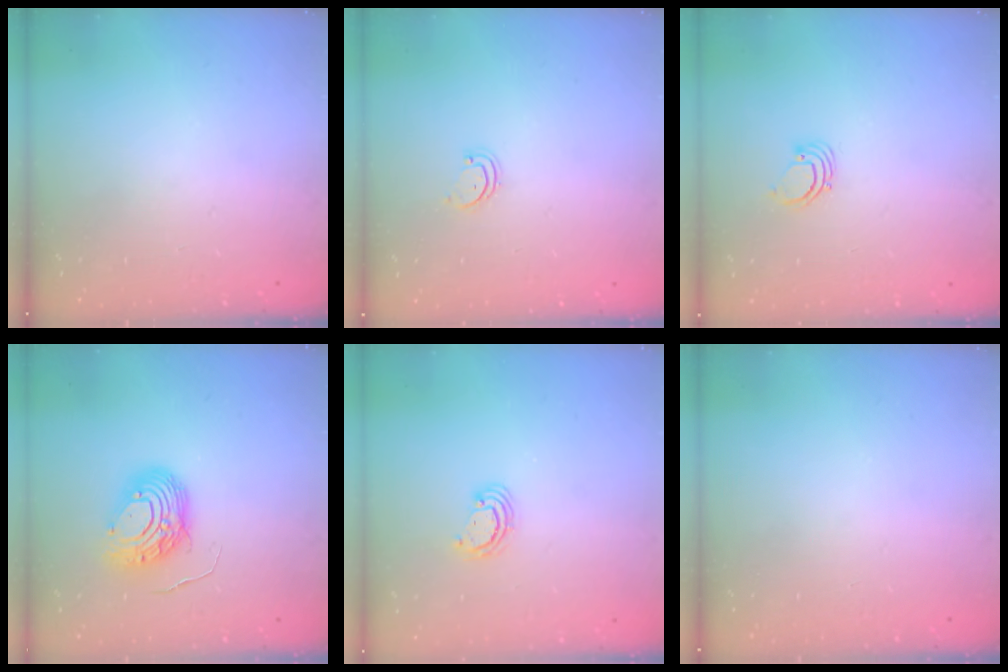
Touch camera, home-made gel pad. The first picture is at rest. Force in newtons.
{"total": 1.9, "press": 1.9, "slide": 0.2}
{"total": 2.2, "press": 2.2, "slide": 0.2}
{"total": 9.8, "press": 9.7, "slide": 1.0}
{"total": 3.2, "press": 3.1, "slide": 0.3}
{"total": 0.0}